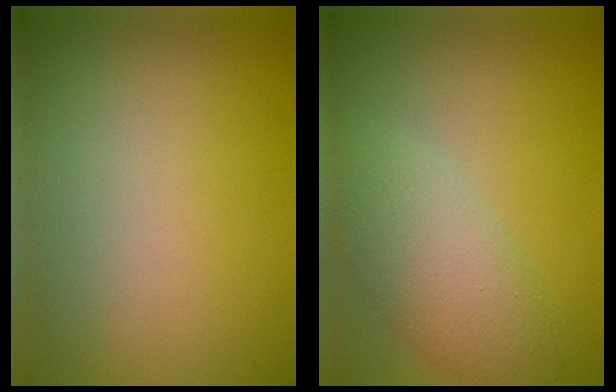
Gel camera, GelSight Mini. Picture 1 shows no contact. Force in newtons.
{"total": 4.5, "press": 4.5, "slide": 0.4}